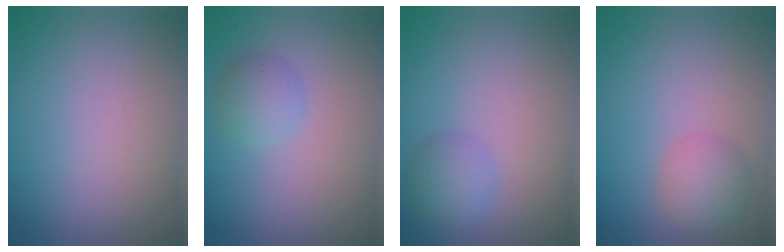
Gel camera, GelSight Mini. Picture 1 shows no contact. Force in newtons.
{"total": 2.4, "press": 2.4, "slide": 0.1}
{"total": 2.5, "press": 2.5, "slide": 0.1}
{"total": 2.8, "press": 2.8, "slide": 0.1}